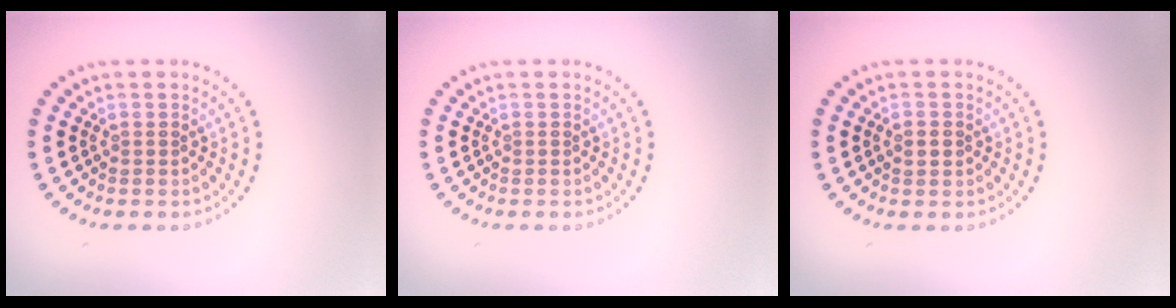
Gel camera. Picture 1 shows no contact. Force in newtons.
{"total": 0.0}
{"total": 1.1, "press": 1.1, "slide": 0.1}